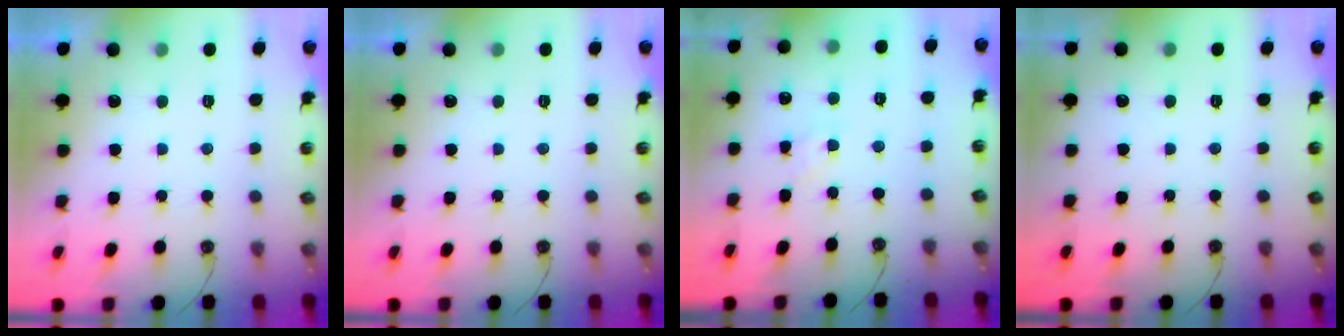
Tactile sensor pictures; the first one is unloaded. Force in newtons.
{"total": 0.0}
{"total": 1.4, "press": 1.4, "slide": 0.3}
{"total": 0.0}